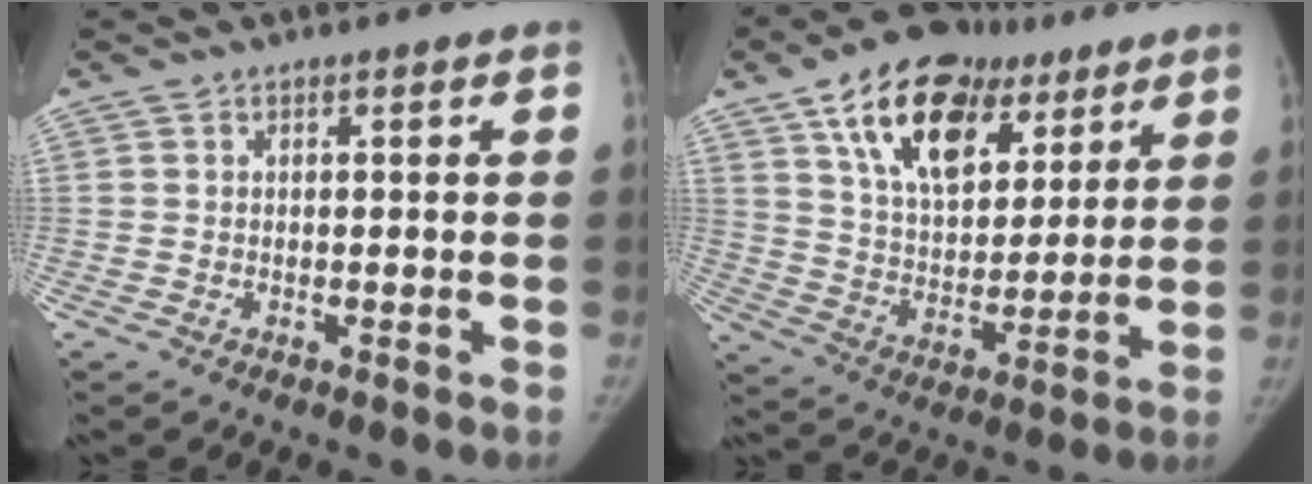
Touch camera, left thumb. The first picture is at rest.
{"total": 21.5, "force": [11.3, 12.5, 13.3], "torque": [-0.180, -0.021, 0.189]}